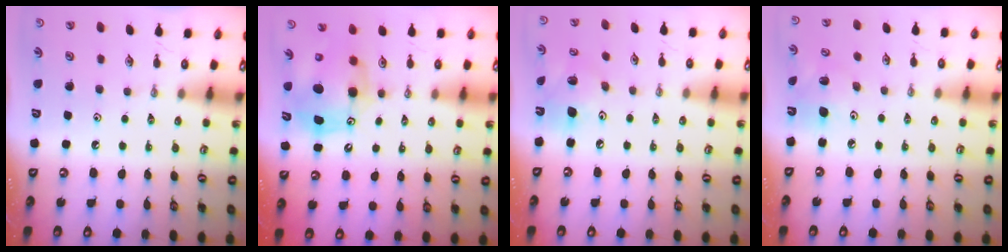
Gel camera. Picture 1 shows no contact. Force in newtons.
{"total": 9.4, "press": 9.1, "slide": 2.4}
{"total": 11.9, "press": 11.6, "slide": 2.6}
{"total": 9.0, "press": 8.8, "slide": 1.4}